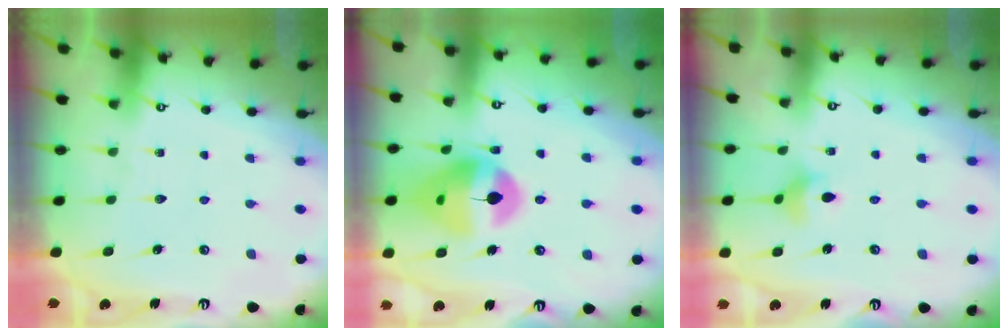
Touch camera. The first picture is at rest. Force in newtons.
{"total": 15.3, "press": 15.2, "slide": 2.0}
{"total": 4.7, "press": 4.6, "slide": 0.6}